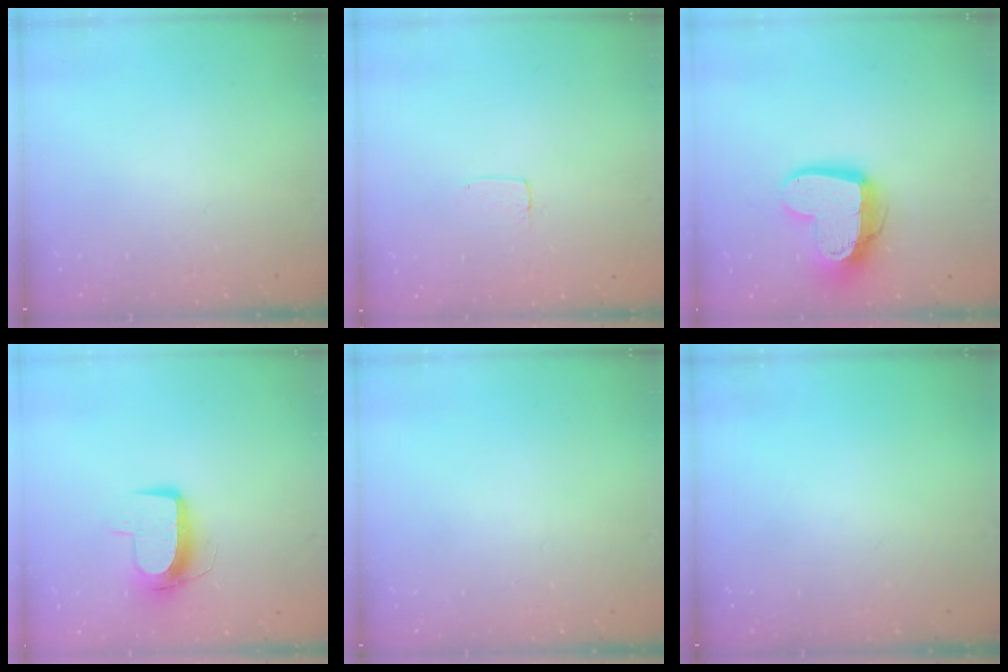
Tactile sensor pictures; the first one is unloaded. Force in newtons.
{"total": 2.0, "press": 2.0, "slide": 0.0}
{"total": 15.6, "press": 15.5, "slide": 1.6}
{"total": 10.0, "press": 9.9, "slide": 0.8}
{"total": 0.0}
{"total": 0.0}